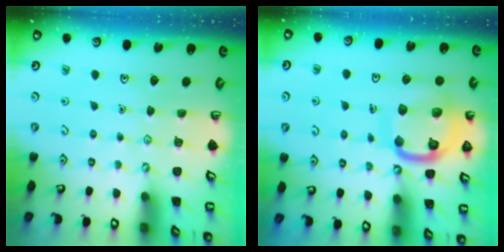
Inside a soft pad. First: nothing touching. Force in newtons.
{"total": 15.6, "press": 15.5, "slide": 1.6}